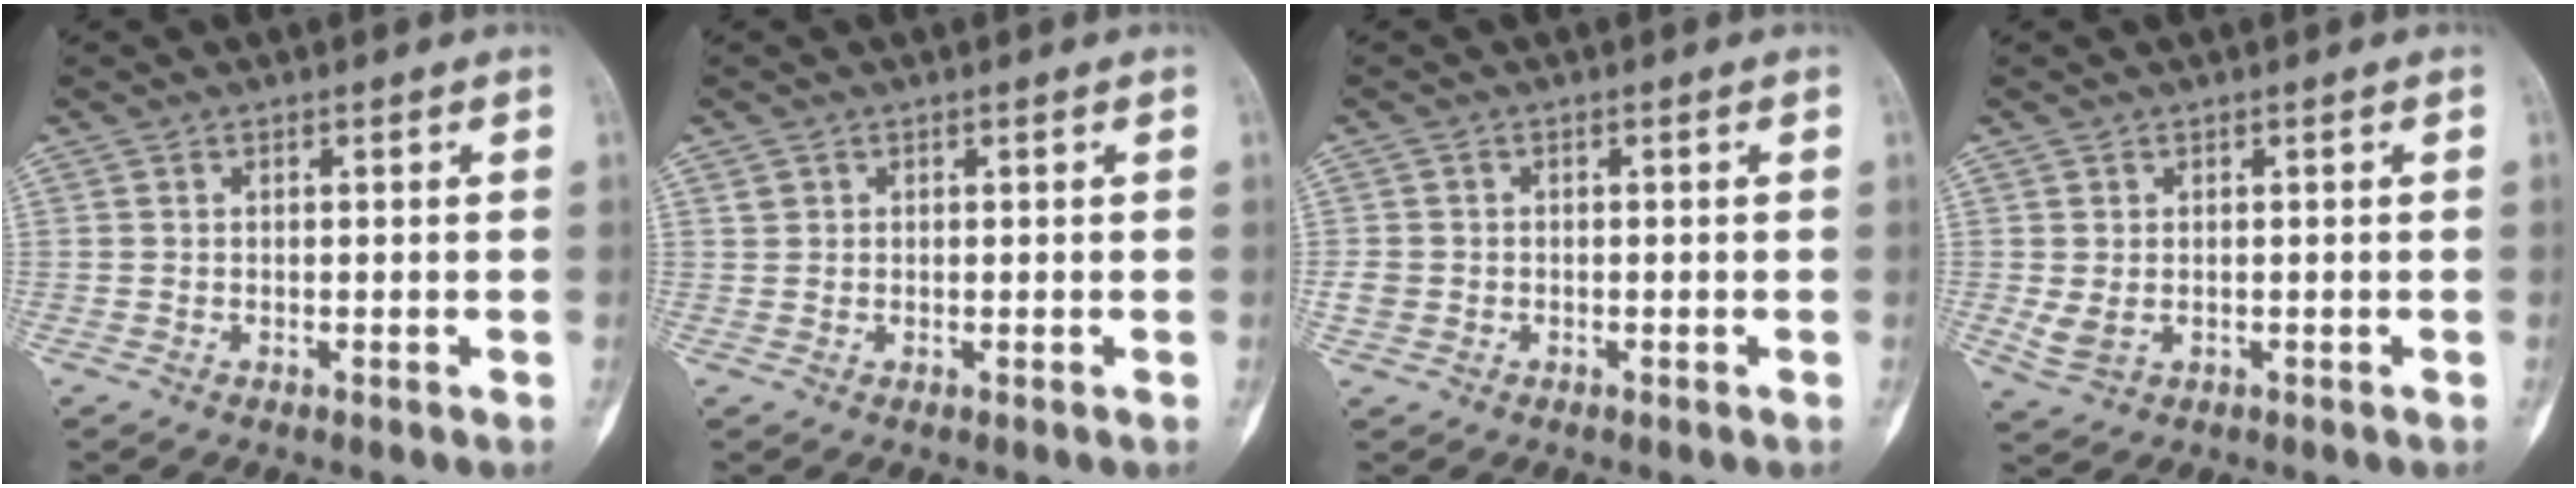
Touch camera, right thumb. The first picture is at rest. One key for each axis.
{"total": 1.2, "fx": 0.6, "fy": 0.9, "fz": 0.3, "tx": 0.008, "ty": -0.001, "tz": 0.010}
{"total": 2.2, "fx": -0.4, "fy": 2.0, "fz": 0.9, "tx": -0.015, "ty": 0.006, "tz": -0.006}
{"total": 2.9, "fx": 0.0, "fy": 2.1, "fz": 2.1, "tx": -0.046, "ty": -0.004, "tz": 0.010}